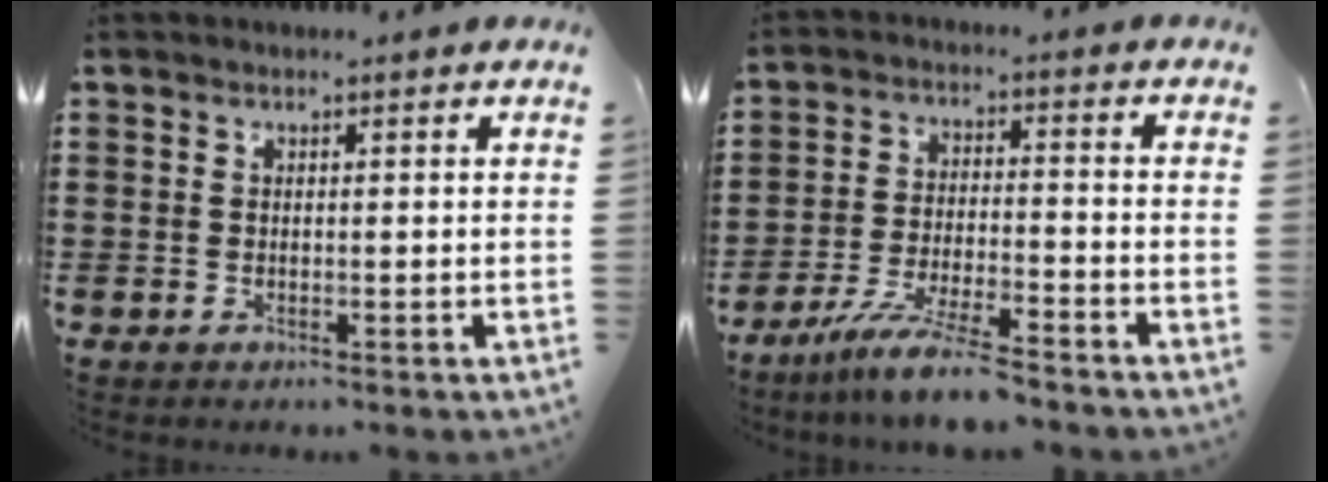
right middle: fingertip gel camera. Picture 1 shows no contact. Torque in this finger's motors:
{"motor_torque": [0.71, 0.00, 0.50, 0.06]}